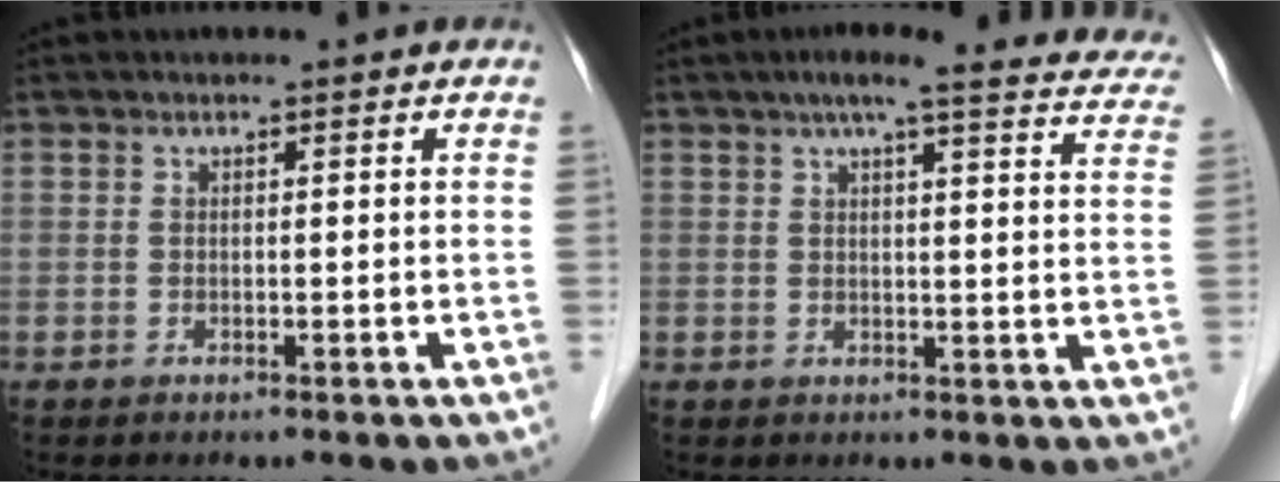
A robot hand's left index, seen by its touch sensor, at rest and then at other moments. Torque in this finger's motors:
{"motor_torque": [0.01, -0.16, 0.13, 0.00]}